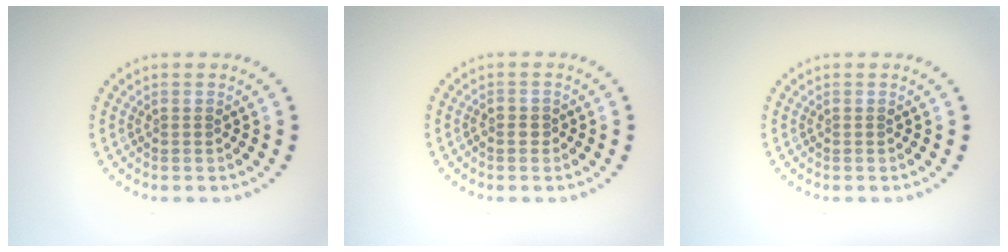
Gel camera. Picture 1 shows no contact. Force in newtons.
{"total": 0.8, "press": 0.8, "slide": 0.3}
{"total": 0.0}